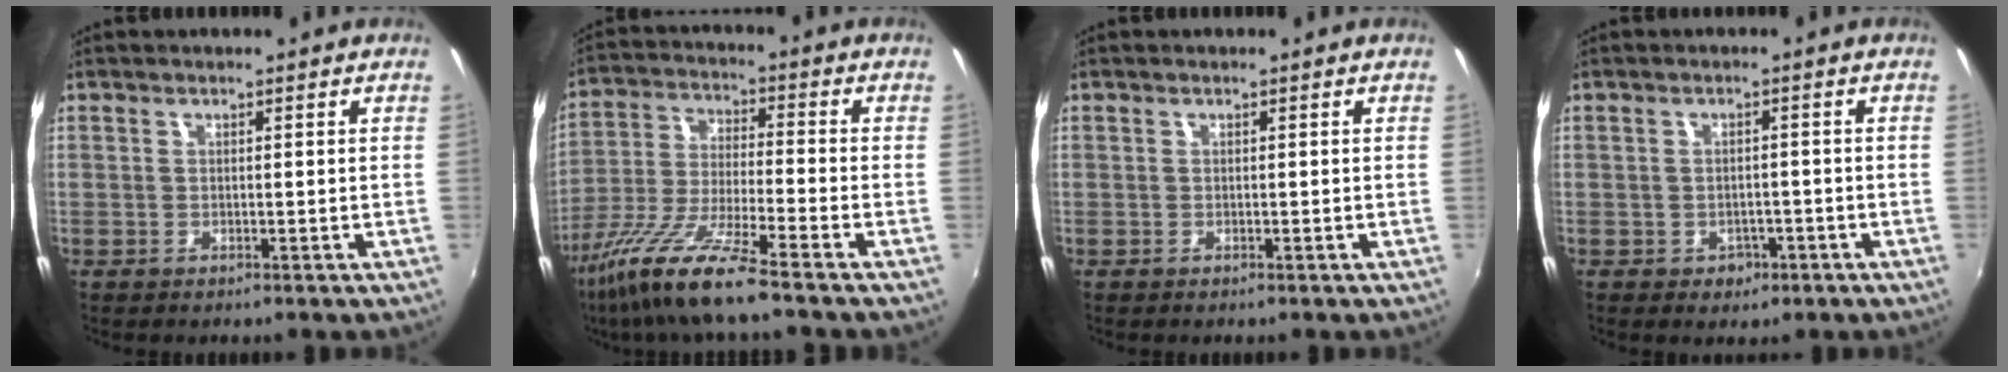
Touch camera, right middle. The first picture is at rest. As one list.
[{"total": 13.2, "force": [-9.8, -0.4, 8.9], "torque": [-0.183, -0.025, -0.184]}, {"total": 0.0}, {"total": 3.2, "force": [-1.5, 2.5, 1.3], "torque": [-0.029, 0.001, -0.013]}]